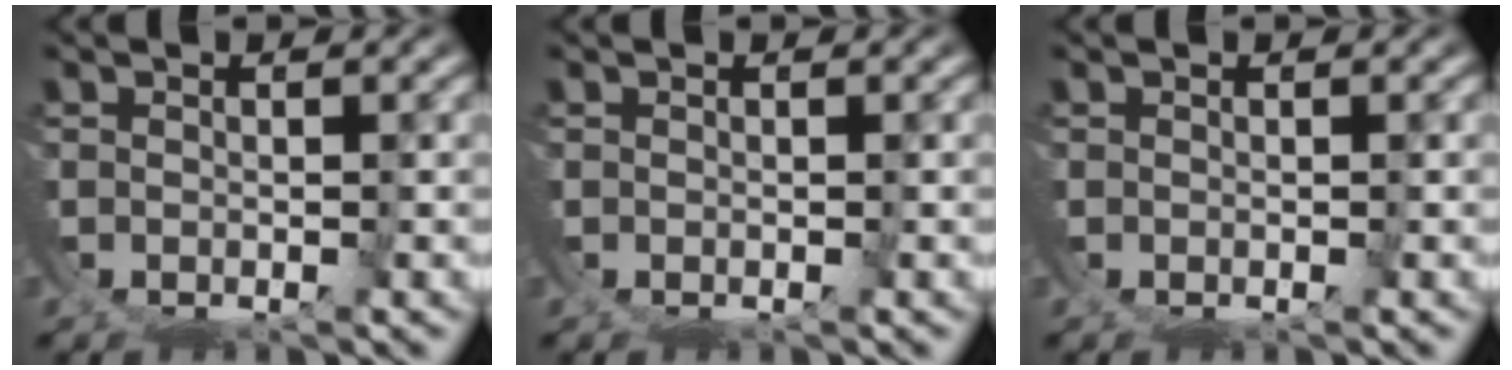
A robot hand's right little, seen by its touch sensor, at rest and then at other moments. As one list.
[{"total": 0.0}, {"total": 0.0}]